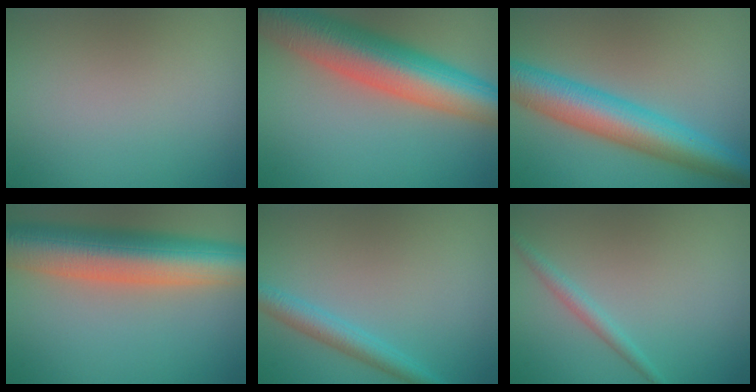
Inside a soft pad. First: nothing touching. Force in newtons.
{"total": 11.1, "press": 11.0, "slide": 0.5}
{"total": 8.1, "press": 8.1, "slide": 0.1}
{"total": 10.9, "press": 10.9, "slide": 0.7}
{"total": 2.8, "press": 2.7, "slide": 0.2}
{"total": 1.6, "press": 1.6, "slide": 0.1}